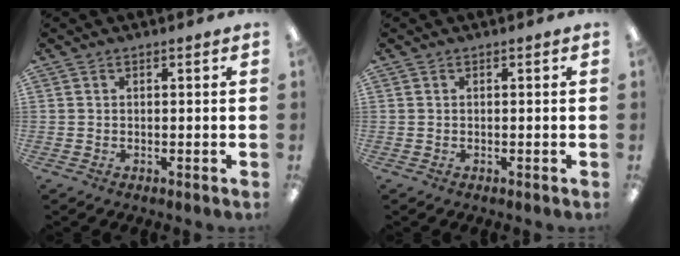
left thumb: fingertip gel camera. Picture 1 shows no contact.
{"total": 0.0}